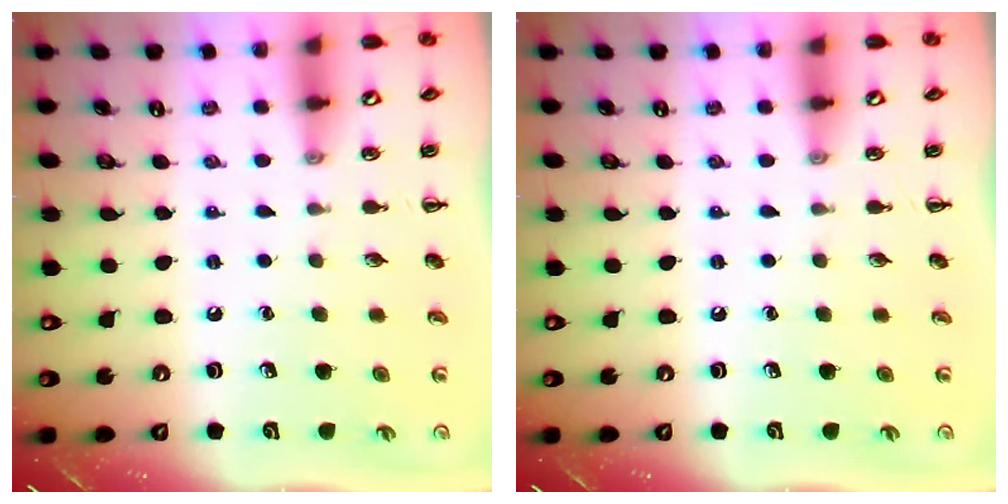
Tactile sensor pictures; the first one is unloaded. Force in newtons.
{"total": 0.0}